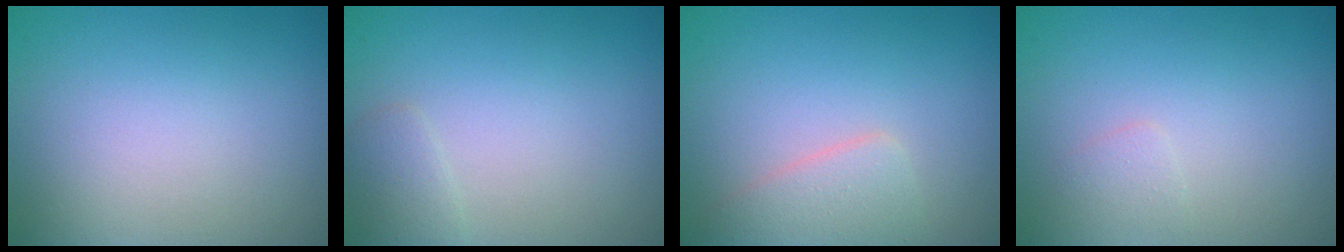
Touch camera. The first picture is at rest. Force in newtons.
{"total": 1.1, "press": 1.1, "slide": 0.1}
{"total": 2.4, "press": 2.4, "slide": 0.1}
{"total": 0.8, "press": 0.8, "slide": 0.1}